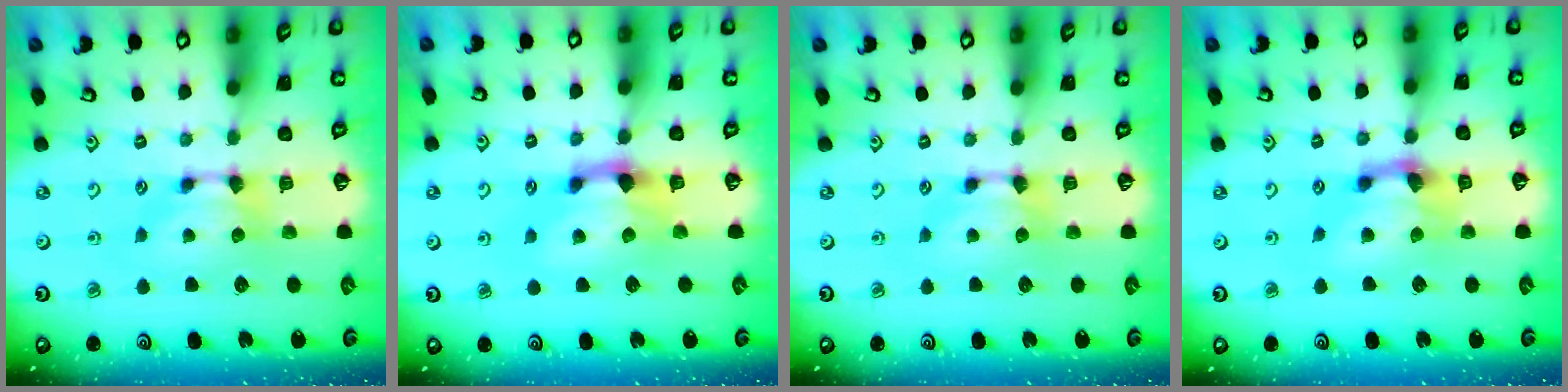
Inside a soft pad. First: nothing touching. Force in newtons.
{"total": 2.4, "press": 1.6, "slide": 1.7}
{"total": 0.0}
{"total": 3.2, "press": 2.6, "slide": 1.9}